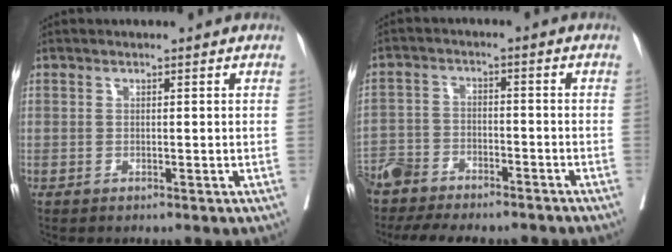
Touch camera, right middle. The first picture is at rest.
{"total": 12.1, "force": [-10.8, 3.6, 4.2], "torque": [-0.076, 0.006, -0.168]}